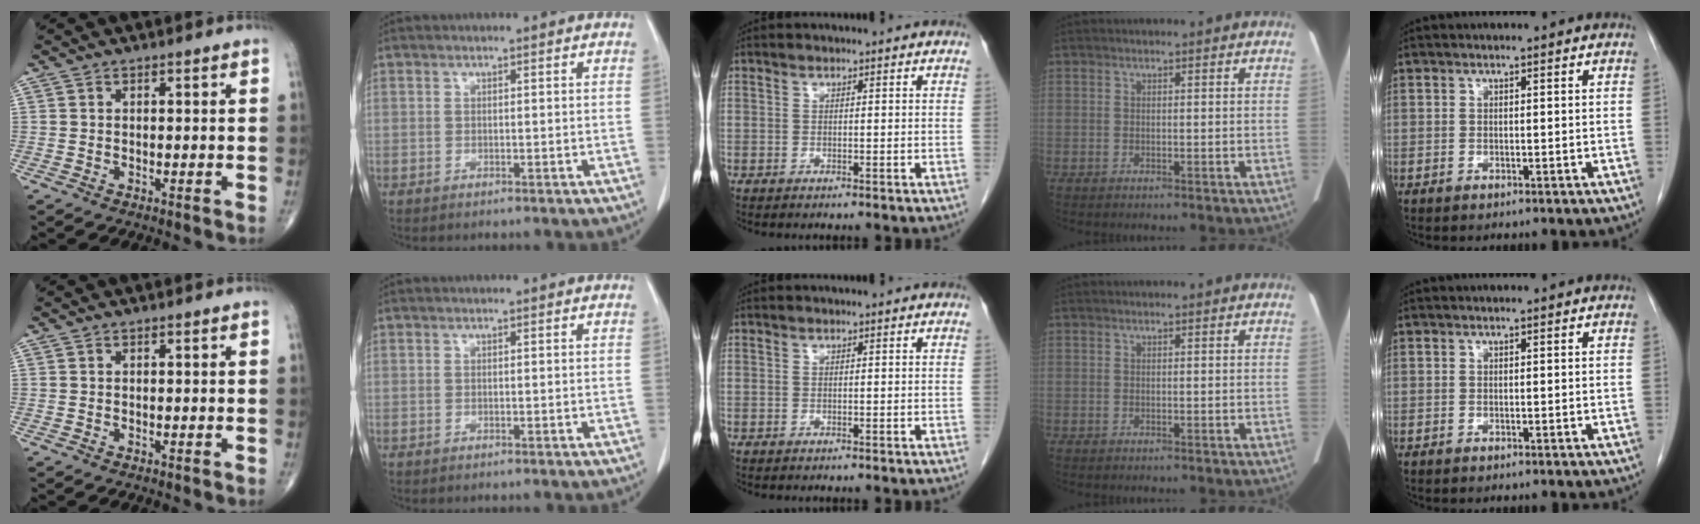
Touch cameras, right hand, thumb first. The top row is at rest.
{}